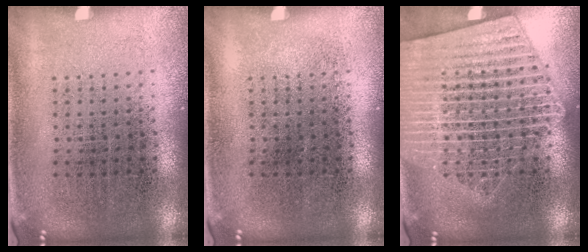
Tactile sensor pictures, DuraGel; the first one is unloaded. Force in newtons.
{"total": 0.0}
{"total": 3.9, "press": 3.8, "slide": 0.4}